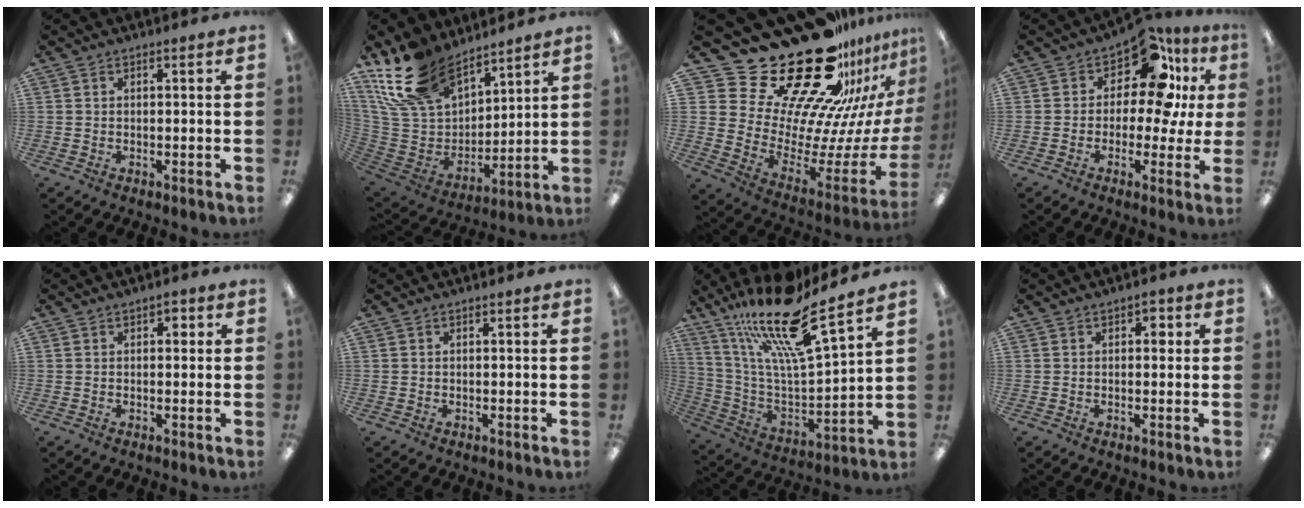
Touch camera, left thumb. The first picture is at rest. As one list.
[{"total": 20.2, "force": [14.9, 10.5, 8.8], "torque": [-0.201, -0.077, 0.279]}, {"total": 34.3, "force": [25.5, 14.9, 17.4], "torque": [-0.246, -0.229, 0.484]}, {"total": 13.2, "force": [6.3, 6.5, 9.6], "torque": [-0.147, -0.046, 0.107]}, {"total": 1.8, "force": [0.7, 1.1, 1.2], "torque": [-0.010, -0.001, 0.008]}, {"total": 0.0}, {"total": 21.9, "force": [16.8, 4.3, 13.5], "torque": [-0.251, -0.117, 0.276]}, {"total": 2.1, "force": [0.7, 1.3, 1.5], "torque": [-0.015, 0.001, 0.007]}]